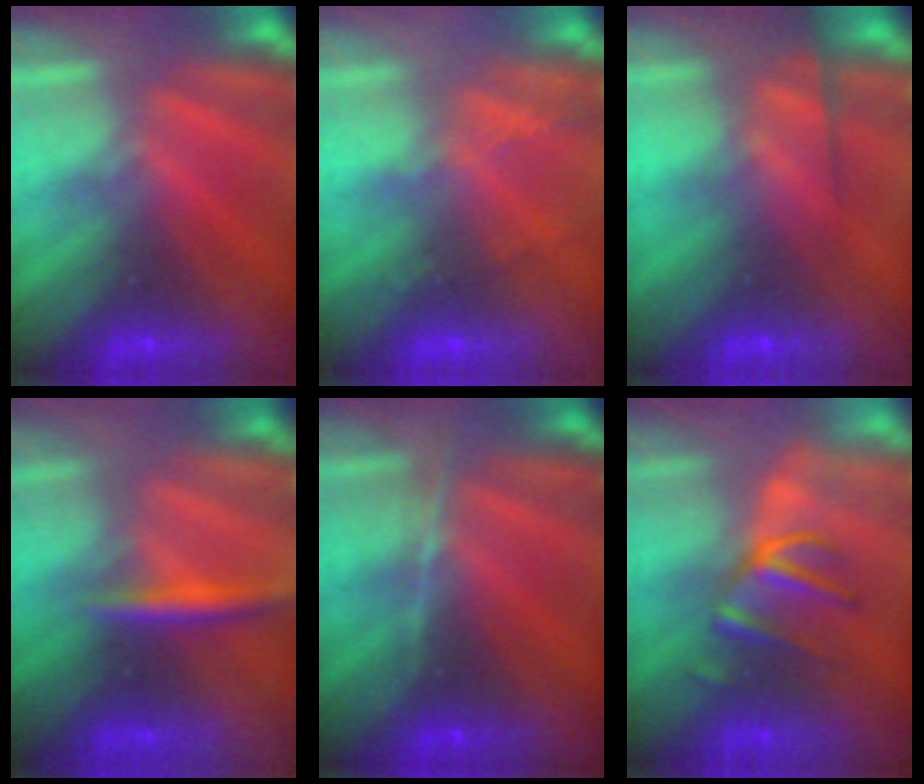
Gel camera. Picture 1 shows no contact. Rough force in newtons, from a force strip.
{"total": 2.2}
{"total": 7.5}
{"total": 2.8}
{"total": 2.9}
{"total": 3.1}